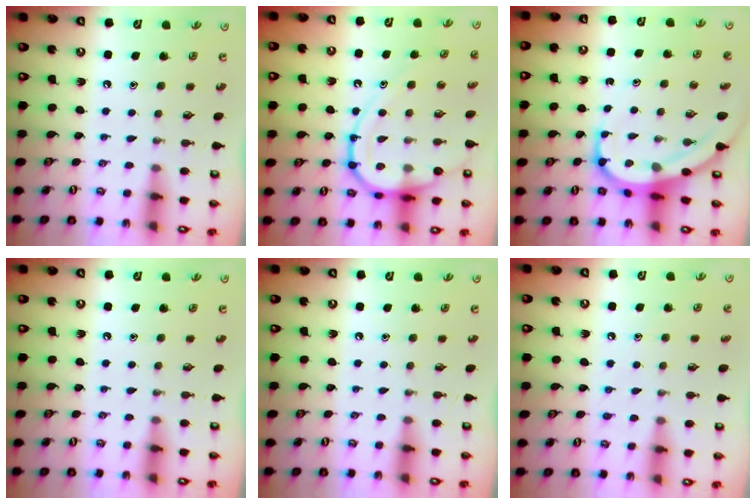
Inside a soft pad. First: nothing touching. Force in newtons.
{"total": 14.9, "press": 14.8, "slide": 1.3}
{"total": 10.5, "press": 10.4, "slide": 1.0}
{"total": 0.0}
{"total": 0.0}
{"total": 4.5, "press": 4.4, "slide": 0.4}